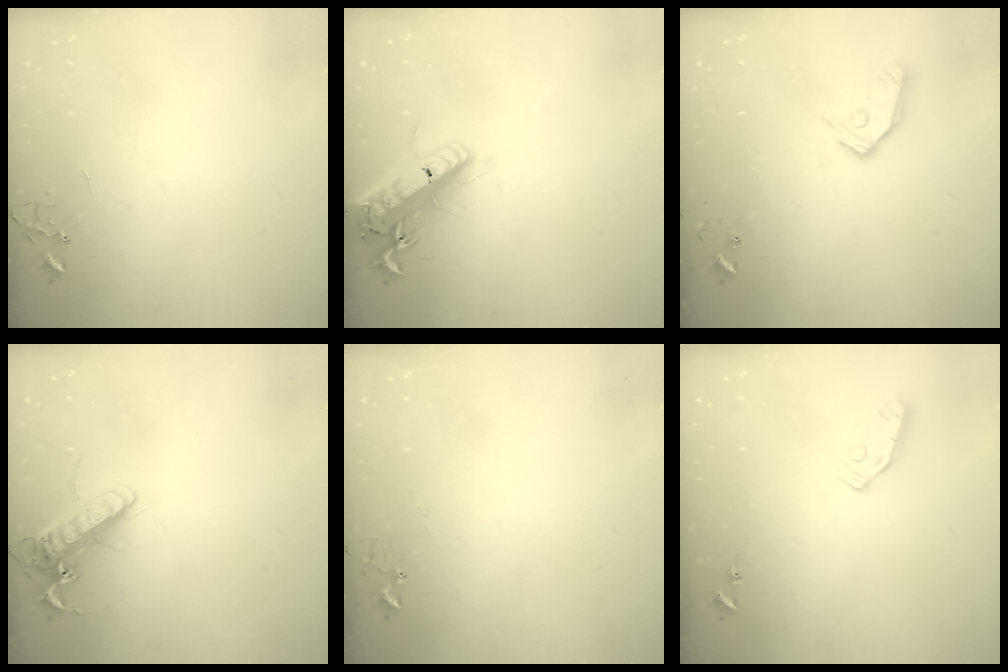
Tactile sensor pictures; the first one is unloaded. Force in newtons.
{"total": 19.5, "press": 19.2, "slide": 3.6}
{"total": 10.1, "press": 10.1, "slide": 1.2}
{"total": 15.2, "press": 15.0, "slide": 2.4}
{"total": 2.7, "press": 2.7, "slide": 0.2}
{"total": 6.5, "press": 6.5, "slide": 0.4}